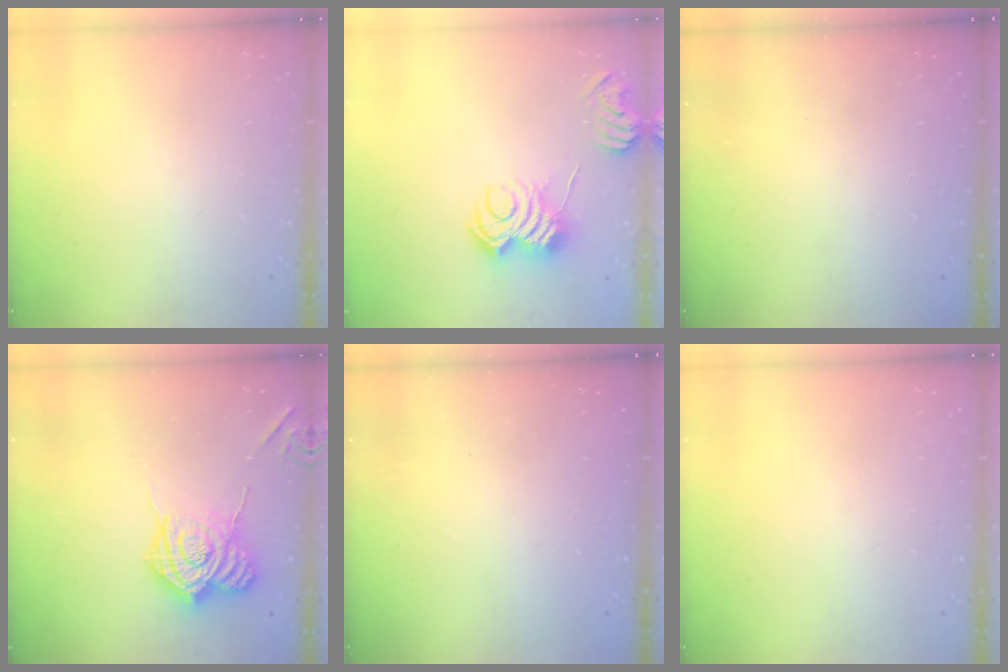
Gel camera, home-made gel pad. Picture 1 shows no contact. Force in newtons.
{"total": 6.6, "press": 6.6, "slide": 0.4}
{"total": 2.4, "press": 2.3, "slide": 0.8}
{"total": 16.2, "press": 16.2, "slide": 1.1}
{"total": 2.4, "press": 2.3, "slide": 0.8}
{"total": 0.0}